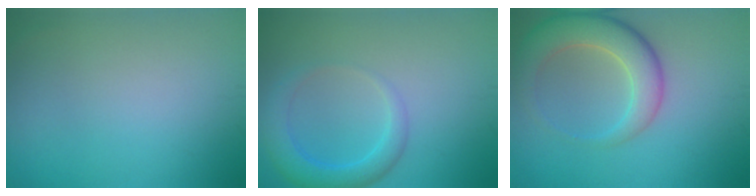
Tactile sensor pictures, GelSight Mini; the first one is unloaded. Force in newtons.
{"total": 3.3, "press": 3.3, "slide": 0.2}
{"total": 5.9, "press": 5.9, "slide": 0.6}